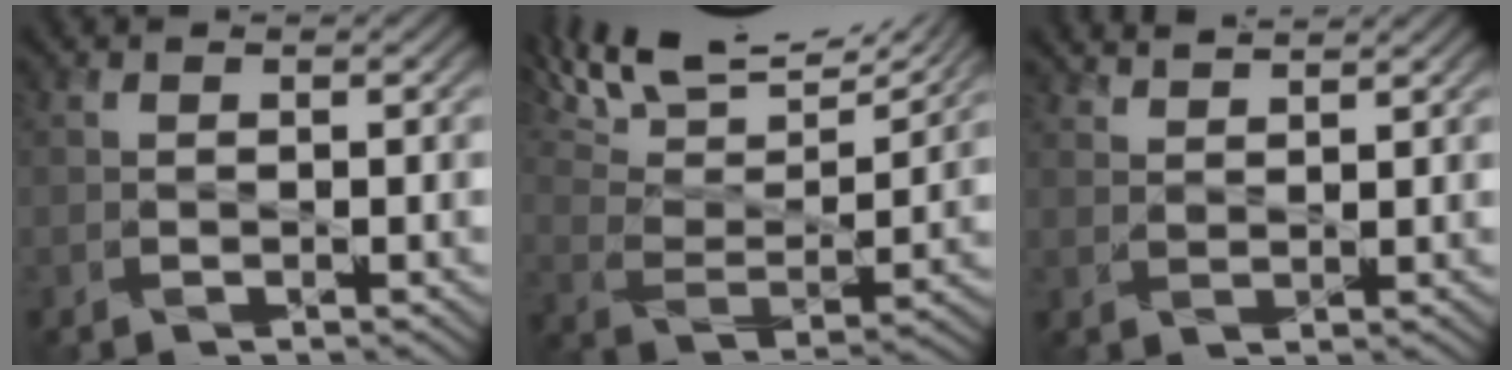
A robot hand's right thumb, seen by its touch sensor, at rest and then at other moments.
{"total": 16.8, "force": [13.0, 4.9, 9.4], "torque": [-0.209, 0.017, 0.195]}
{"total": 2.7, "force": [2.5, 0.4, 0.9], "torque": [-0.017, -0.004, 0.045]}